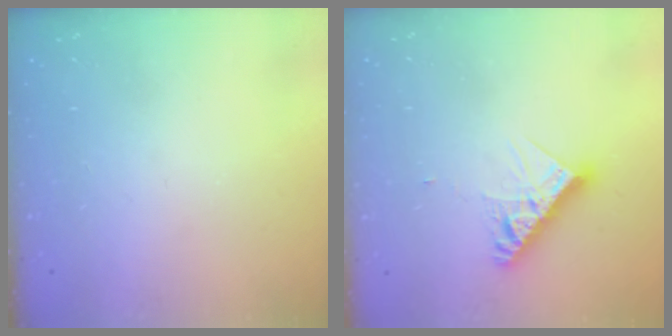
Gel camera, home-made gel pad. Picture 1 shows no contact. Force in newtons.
{"total": 10.2, "press": 10.2, "slide": 0.7}